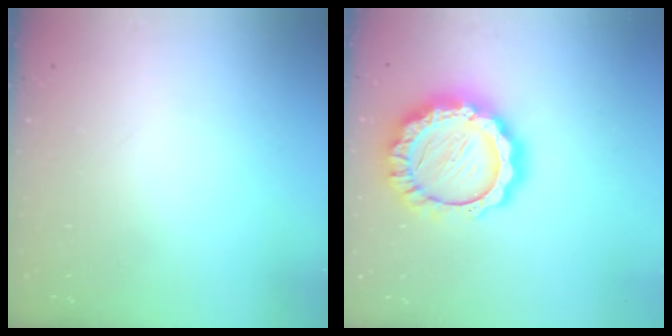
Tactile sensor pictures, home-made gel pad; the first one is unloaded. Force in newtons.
{"total": 19.7, "press": 19.6, "slide": 1.9}